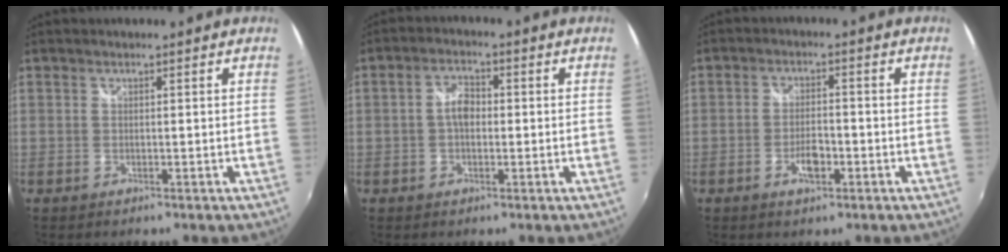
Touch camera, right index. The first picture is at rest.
{"total": 3.9, "force": [-0.2, 2.5, 2.9], "torque": [-0.054, 0.011, -0.005]}
{"total": 4.5, "force": [-2.1, 1.9, 3.5], "torque": [-0.072, 0.000, -0.036]}